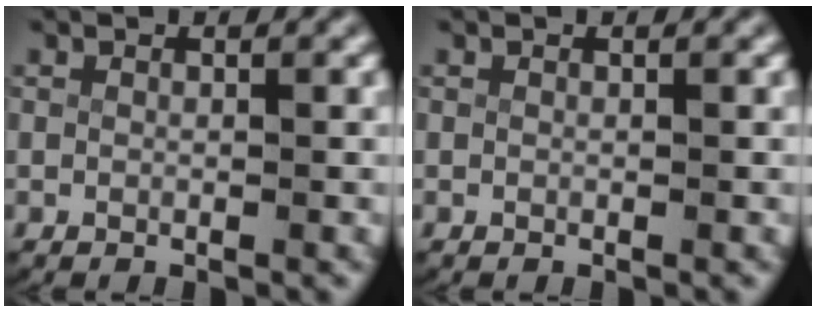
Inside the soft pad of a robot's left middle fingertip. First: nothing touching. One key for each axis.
{"total": 0.0}